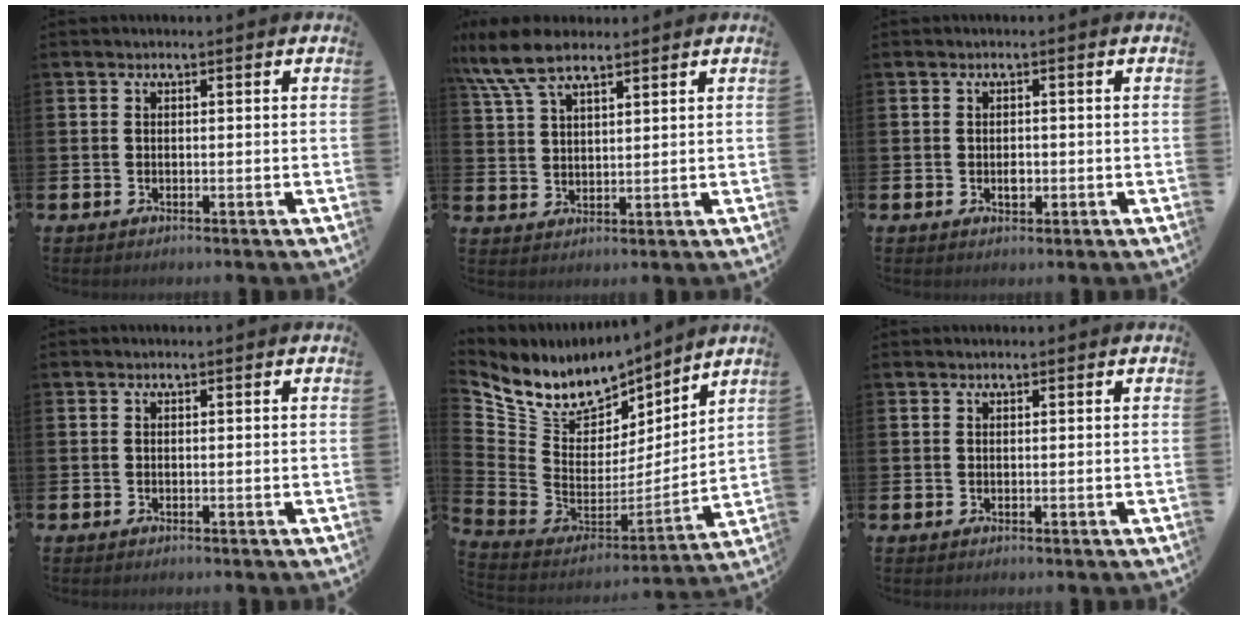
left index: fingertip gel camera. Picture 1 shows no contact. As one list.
[{"total": 8.2, "force": [6.6, 2.5, 4.1], "torque": [-0.096, -0.015, 0.123]}, {"total": 1.4, "force": [-0.2, 1.0, 1.1], "torque": [-0.010, 0.001, -0.006]}, {"total": 0.0}, {"total": 8.9, "force": [7.8, 4.2, 1.0], "torque": [-0.081, -0.060, 0.144]}, {"total": 0.6, "force": [0.6, 0.1, 0.0], "torque": [0.013, -0.003, 0.008]}]